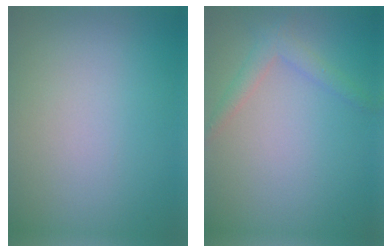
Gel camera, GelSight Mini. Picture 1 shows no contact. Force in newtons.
{"total": 1.9, "press": 1.9, "slide": 0.2}